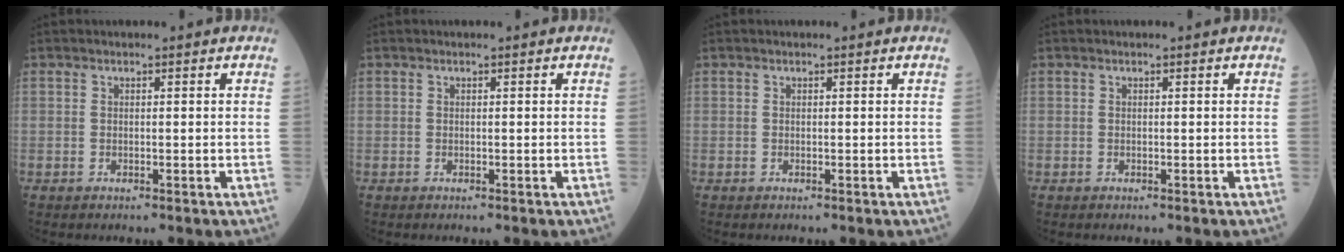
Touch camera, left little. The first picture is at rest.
{"total": 0.0}
{"total": 0.0}
{"total": 0.0}